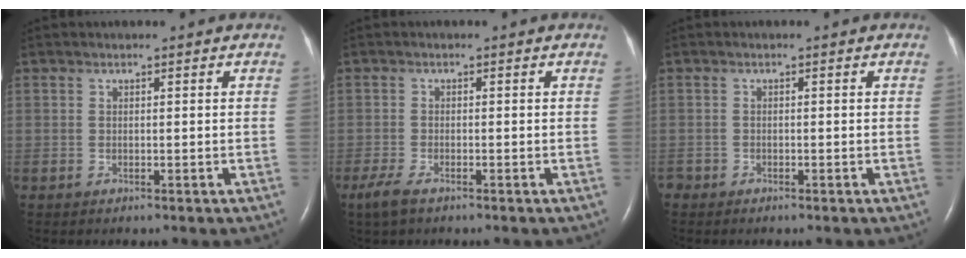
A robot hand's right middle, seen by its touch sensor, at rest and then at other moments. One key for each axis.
{"total": 3.2, "fx": -2.2, "fy": 0.9, "fz": 2.2, "tx": -0.056, "ty": -0.009, "tz": -0.040}
{"total": 0.9, "fx": -0.8, "fy": 0.5, "fz": 0.0, "tx": -0.002, "ty": 0.001, "tz": -0.015}